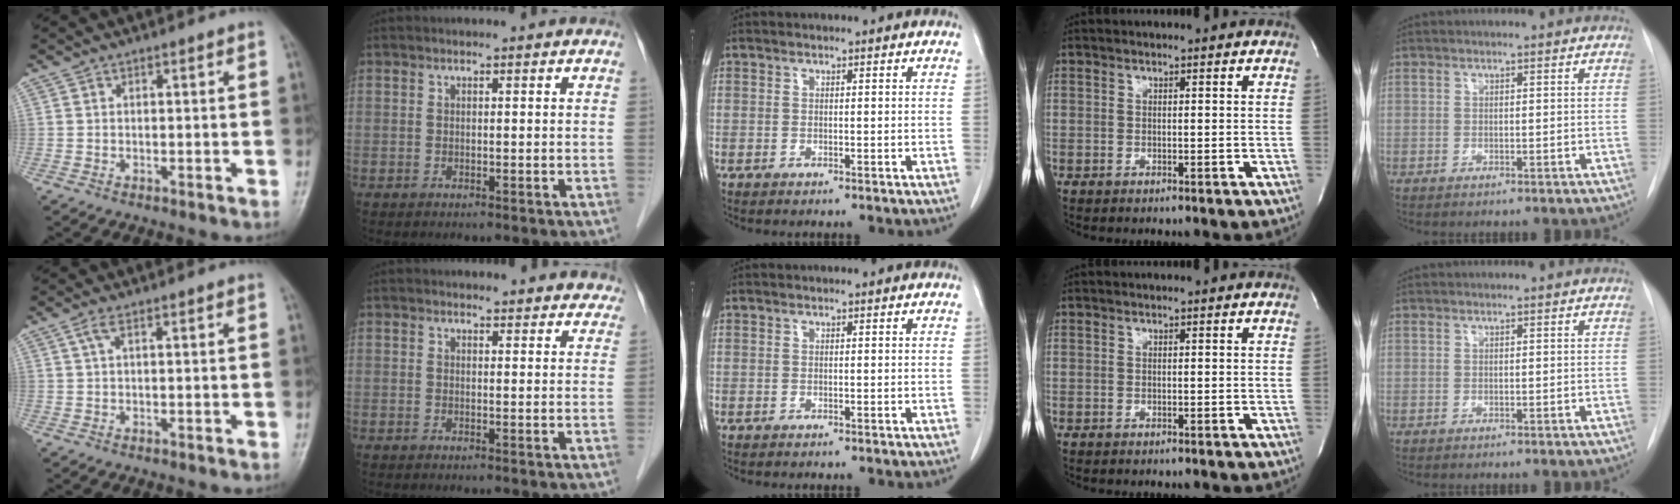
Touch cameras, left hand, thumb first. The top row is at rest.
{"thumb": {"total": 1.4, "force": [0.6, 0.3, 1.3], "torque": [-0.039, 0.011, 0.016]}, "index": {"total": 8.1, "force": [7.7, 2.3, 0.8], "torque": [0.028, -0.004, 0.057]}}